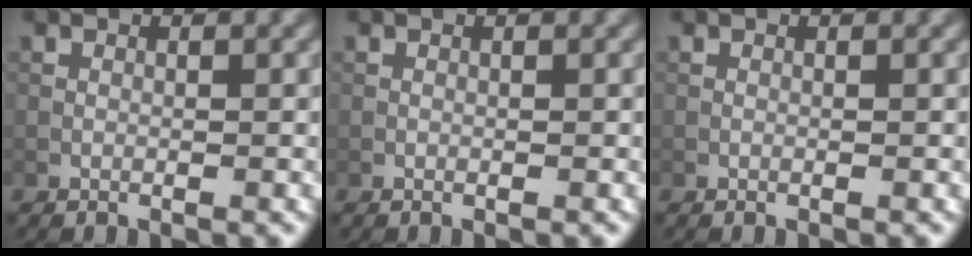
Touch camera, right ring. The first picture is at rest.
{"total": 0.0}
{"total": 0.0}